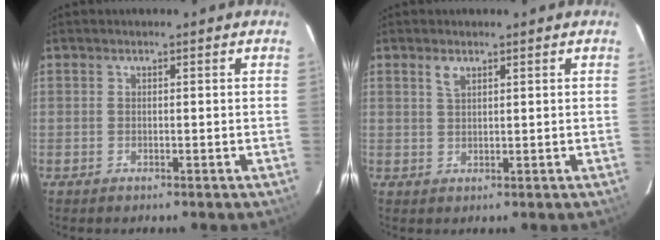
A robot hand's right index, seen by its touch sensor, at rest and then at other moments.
{"total": 1.9, "force": [1.2, 0.8, 1.2], "torque": [-0.023, 0.003, 0.023]}